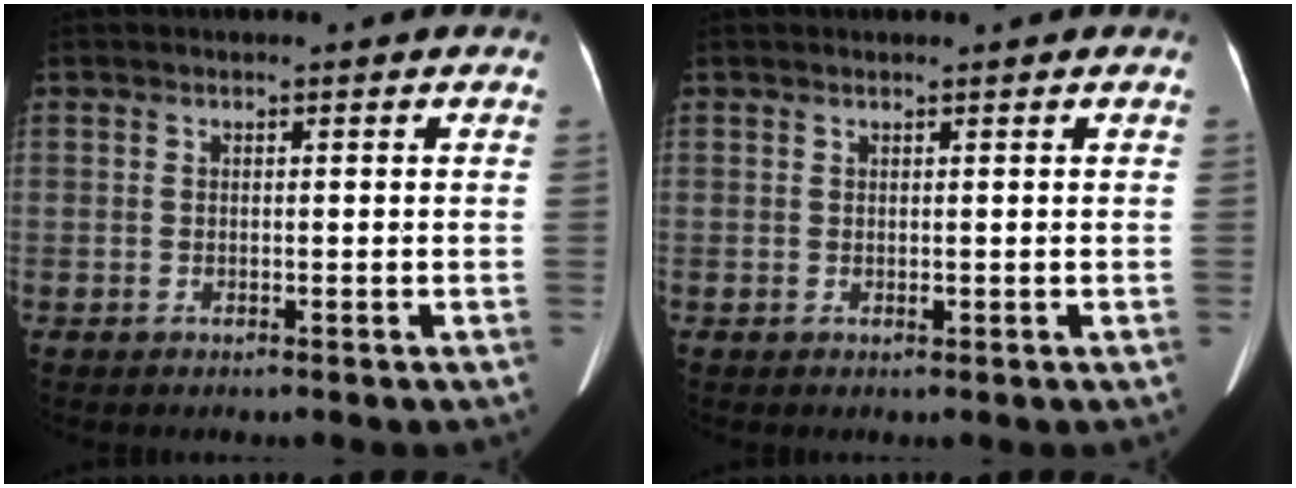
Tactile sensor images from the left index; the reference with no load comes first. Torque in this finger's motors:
{"motor_torque": [0.18, -0.11, 0.07, 0.02]}